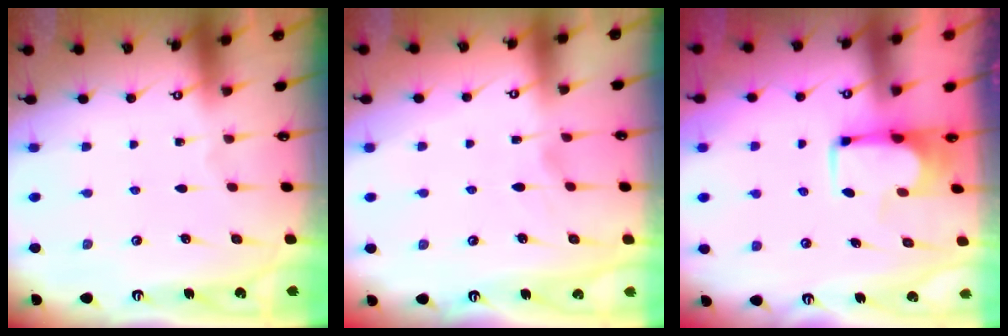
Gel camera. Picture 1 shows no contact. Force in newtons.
{"total": 0.9, "press": 0.2, "slide": 0.9}
{"total": 3.5, "press": 3.5, "slide": 0.4}